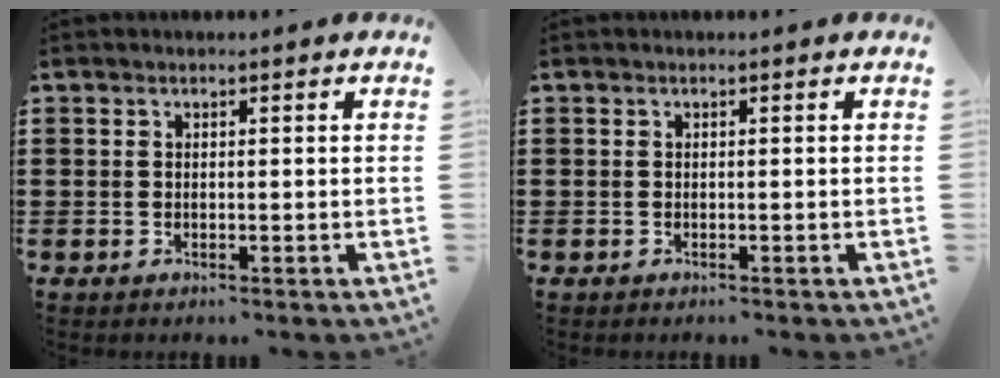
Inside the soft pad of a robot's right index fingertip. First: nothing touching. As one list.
[{"total": 0.0}]